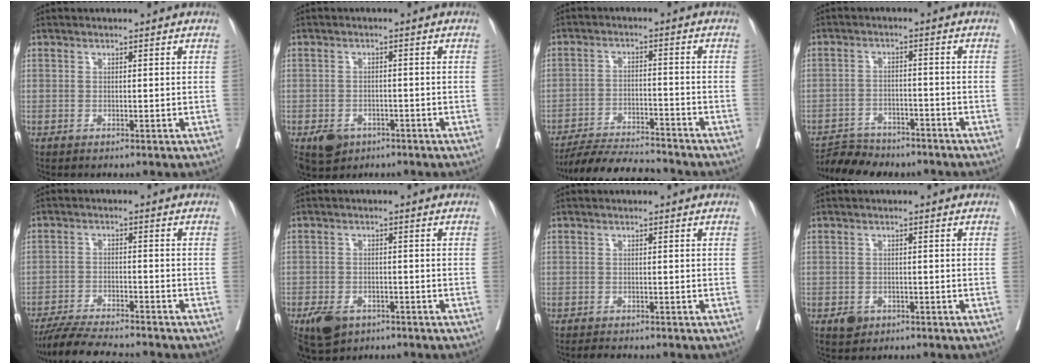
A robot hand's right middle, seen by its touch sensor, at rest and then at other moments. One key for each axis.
{"total": 4.7, "fx": -2.9, "fy": 3.3, "fz": 1.8, "tx": -0.026, "ty": 0.001, "tz": -0.039}
{"total": 11.1, "fx": -10.6, "fy": 0.6, "fz": 3.3, "tx": -0.047, "ty": -0.010, "tz": -0.174}
{"total": 7.3, "fx": -6.8, "fy": 2.5, "fz": 1.0, "tx": -0.013, "ty": 0.001, "tz": -0.107}
{"total": 10.7, "fx": -9.6, "fy": 0.8, "fz": 4.5, "tx": -0.070, "ty": -0.017, "tz": -0.156}
{"total": 6.0, "fx": -3.8, "fy": 3.6, "fz": 2.8, "tx": -0.049, "ty": -0.003, "tz": -0.058}
{"total": 1.8, "fx": -1.6, "fy": 0.6, "fz": 0.4, "tx": -0.010, "ty": -0.004, "tz": -0.023}
{"total": 2.2, "fx": -1.3, "fy": 1.7, "fz": 0.8, "tx": -0.009, "ty": 0.003, "tz": -0.014}